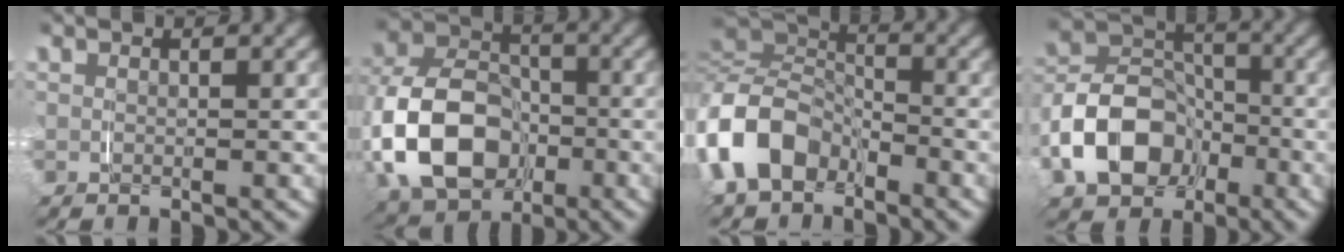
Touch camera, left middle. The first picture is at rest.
{"total": 11.6, "force": [-2.3, 8.9, 7.1], "torque": [-0.158, -0.028, -0.036]}
{"total": 8.3, "force": [-3.0, 6.5, 4.2], "torque": [-0.124, -0.008, -0.059]}
{"total": 8.4, "force": [-2.9, 6.7, 4.1], "torque": [-0.076, -0.015, -0.052]}